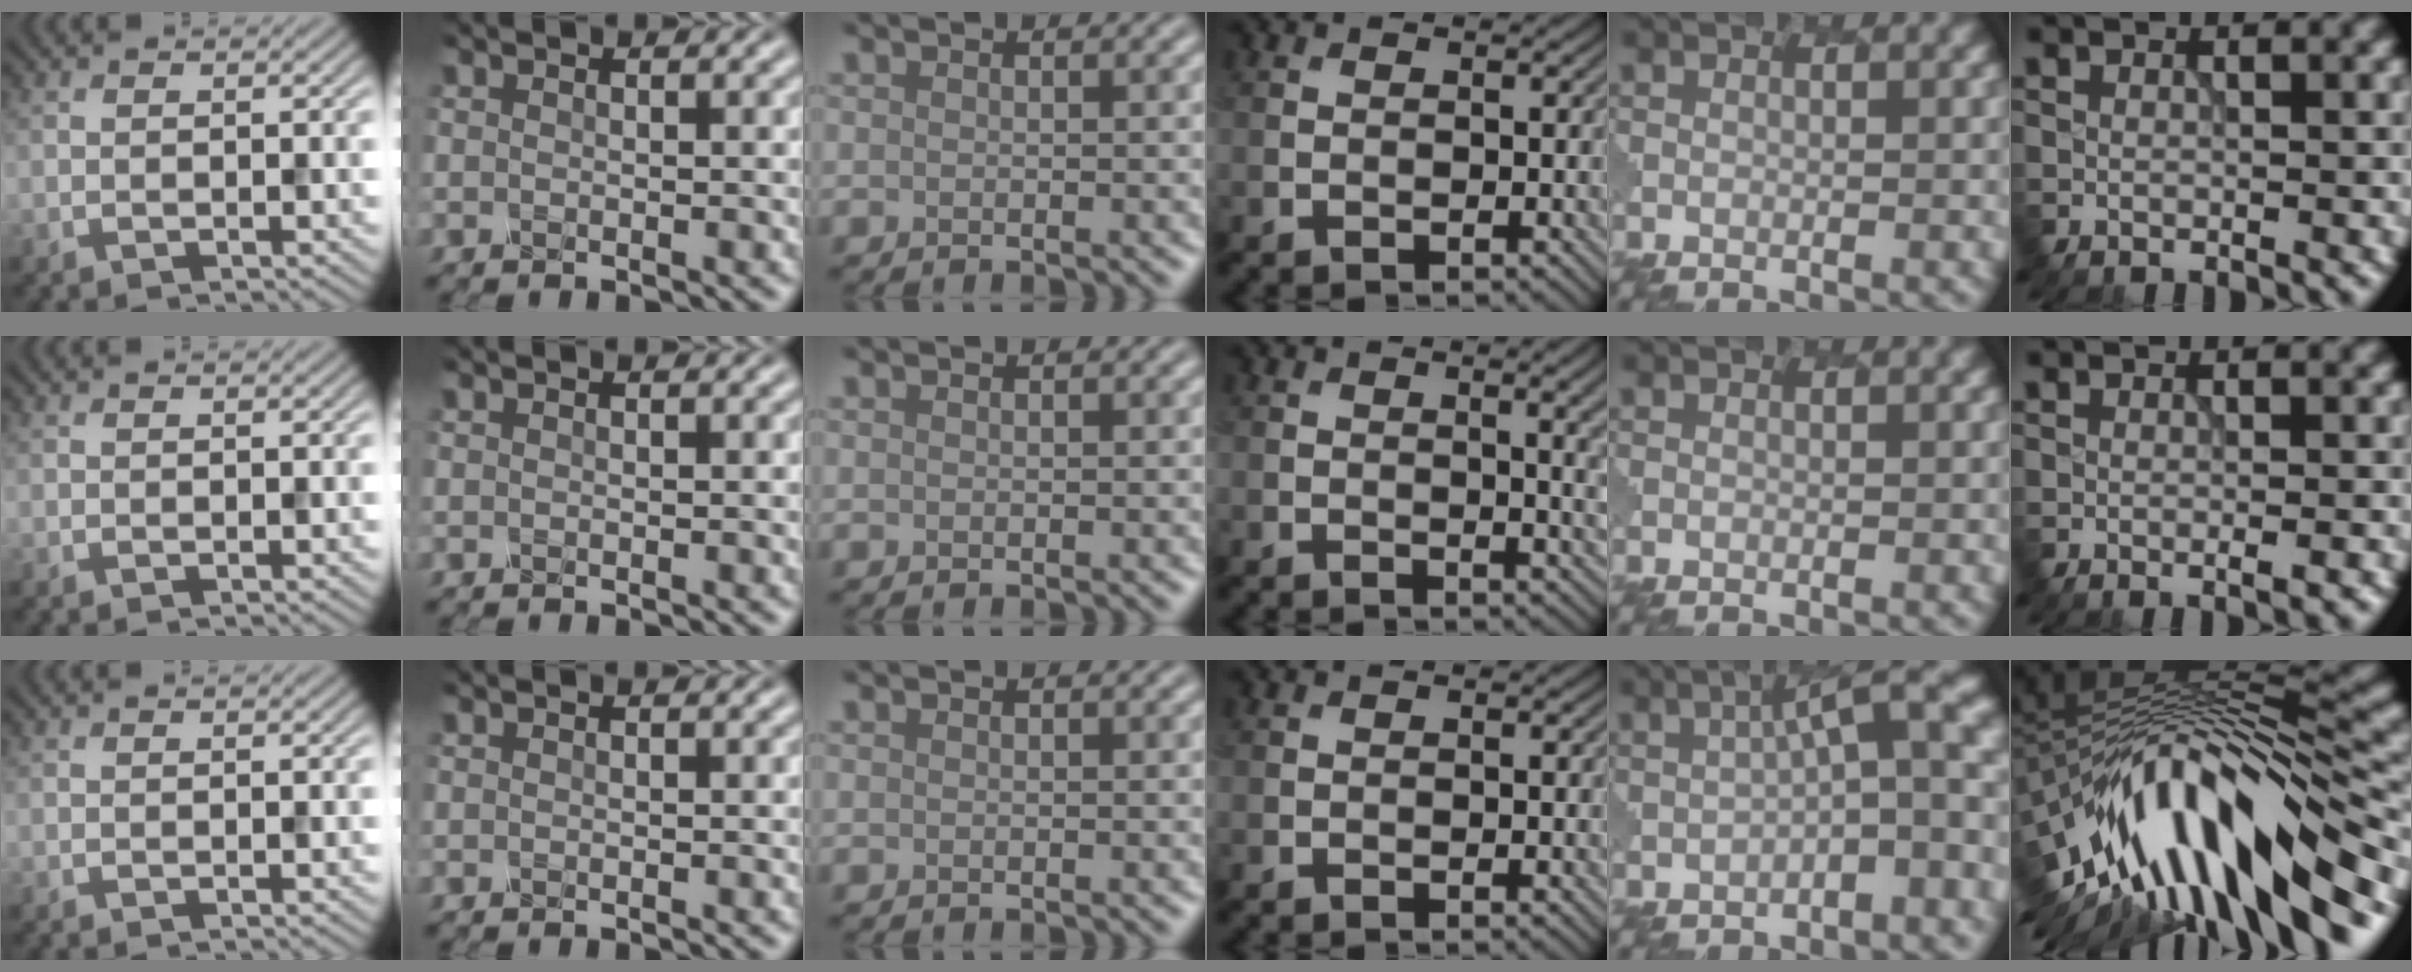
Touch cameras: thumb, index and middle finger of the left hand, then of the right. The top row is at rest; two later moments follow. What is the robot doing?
{"motion": "dispense", "object": "dispenser bottle"}